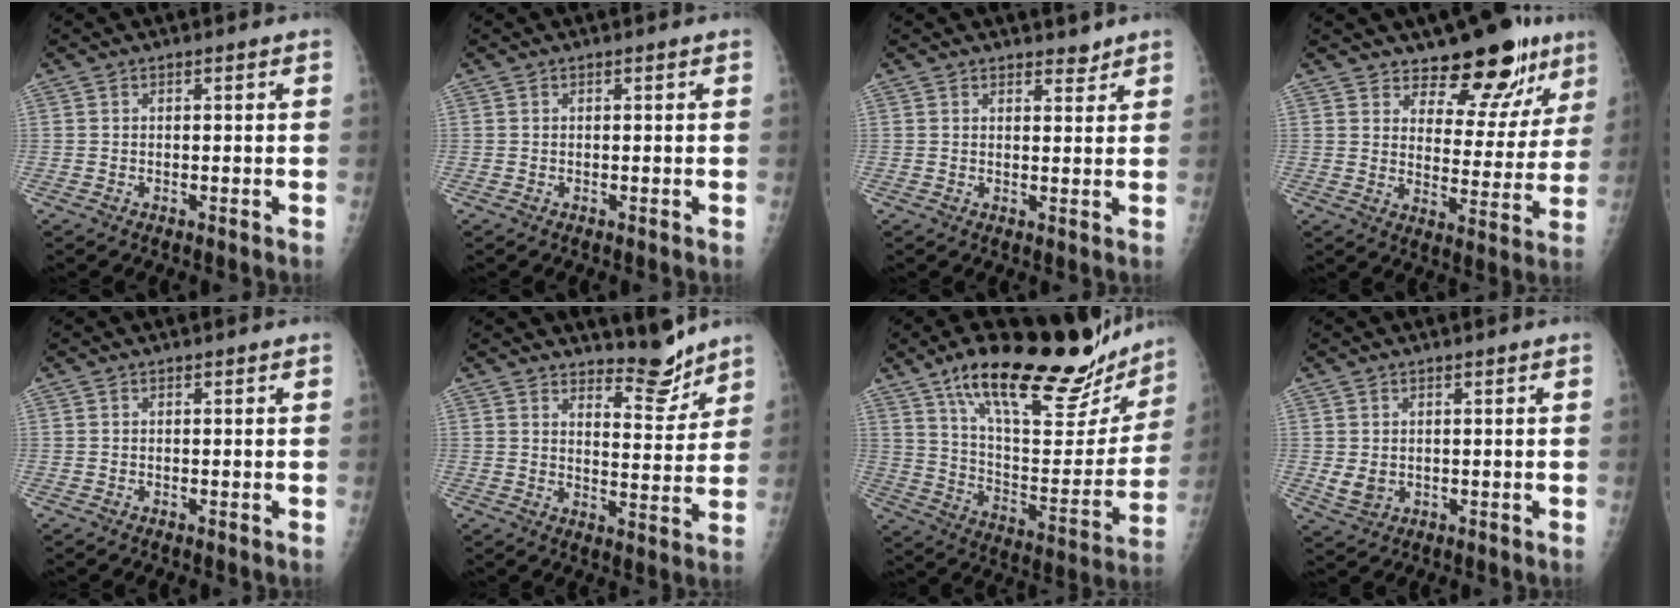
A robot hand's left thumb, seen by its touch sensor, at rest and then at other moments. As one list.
[{"total": 0.0}, {"total": 2.2, "force": [1.9, 0.9, 0.5], "torque": [0.009, -0.015, 0.025]}, {"total": 13.9, "force": [10.5, 6.5, 6.5], "torque": [-0.031, -0.078, 0.144]}, {"total": 0.0}, {"total": 6.9, "force": [6.4, 1.8, 2.1], "torque": [-0.004, -0.061, 0.102]}, {"total": 29.7, "force": [21.4, 9.8, 18.1], "torque": [-0.237, -0.074, 0.328]}, {"total": 3.0, "force": [0.3, 2.4, 1.8], "torque": [-0.028, -0.009, 0.016]}]